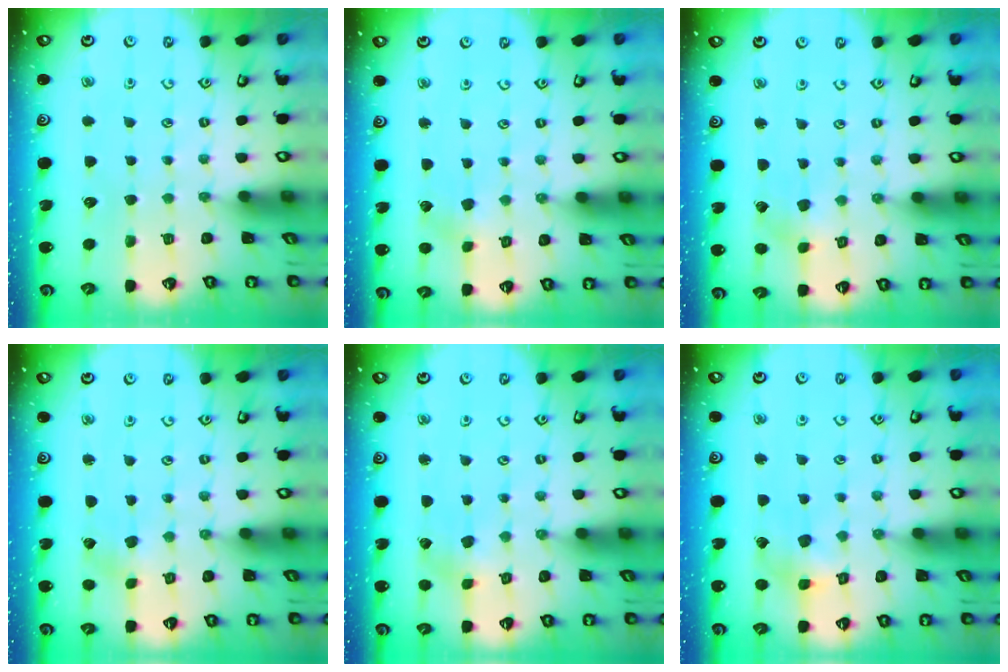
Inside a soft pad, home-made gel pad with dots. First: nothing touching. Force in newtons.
{"total": 2.5, "press": 2.4, "slide": 0.8}
{"total": 2.0, "press": 2.0, "slide": 0.1}
{"total": 0.6, "press": 0.6, "slide": 0.1}
{"total": 0.9, "press": 0.9, "slide": 0.2}
{"total": 5.9, "press": 5.9, "slide": 0.5}